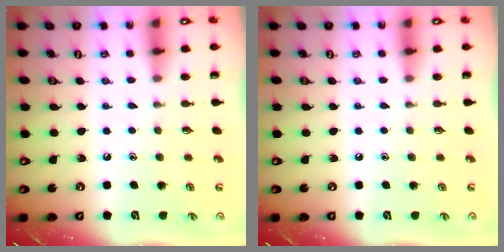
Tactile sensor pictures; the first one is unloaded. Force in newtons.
{"total": 0.0}